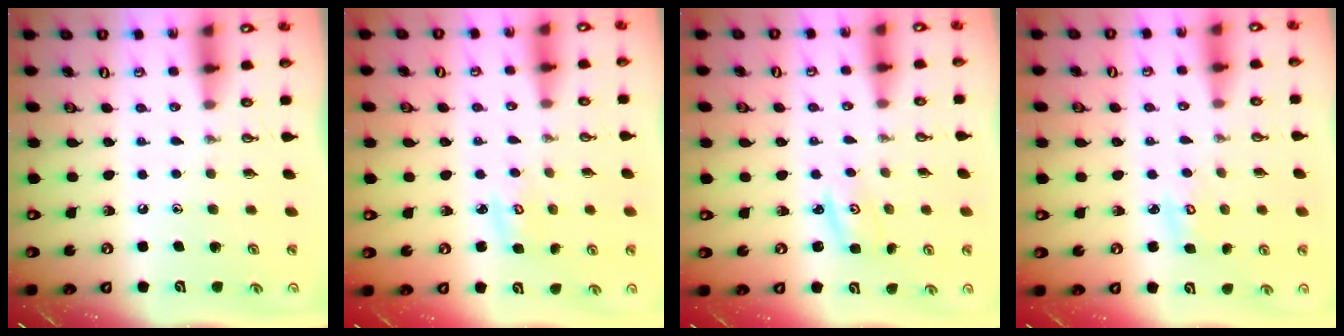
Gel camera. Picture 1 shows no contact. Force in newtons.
{"total": 2.6, "press": 2.6, "slide": 0.1}
{"total": 1.6, "press": 1.5, "slide": 0.1}
{"total": 2.9, "press": 2.9, "slide": 0.1}